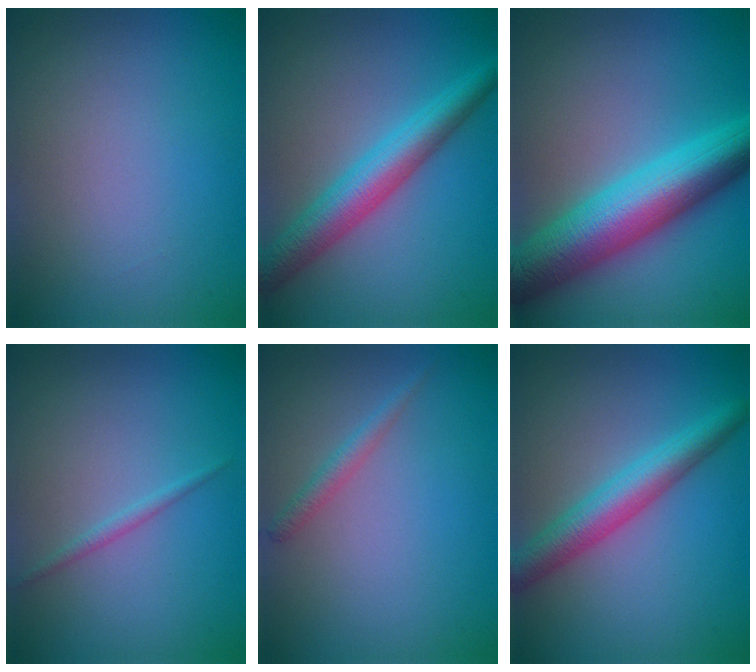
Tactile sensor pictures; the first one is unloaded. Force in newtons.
{"total": 5.5, "press": 5.5, "slide": 0.1}
{"total": 10.1, "press": 10.1, "slide": 0.1}
{"total": 0.9, "press": 0.9, "slide": 0.0}
{"total": 1.4, "press": 1.4, "slide": 0.1}
{"total": 4.6, "press": 4.6, "slide": 0.2}